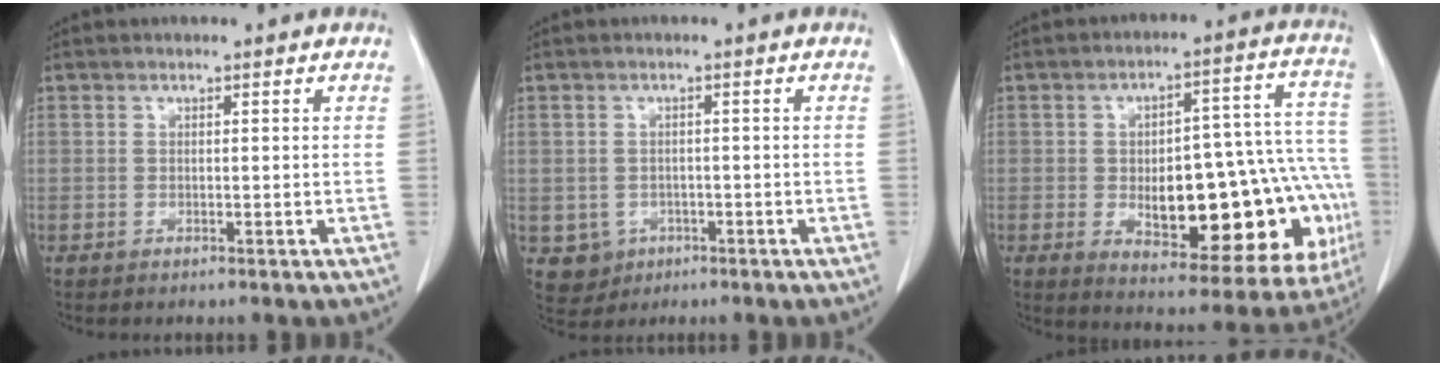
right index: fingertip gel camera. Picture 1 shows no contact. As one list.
[{"total": 4.2, "force": [-1.4, 3.9, 0.5], "torque": [-0.002, 0.009, -0.011]}, {"total": 24.8, "force": [-4.9, 9.1, 22.5], "torque": [-0.228, 0.039, -0.038]}]